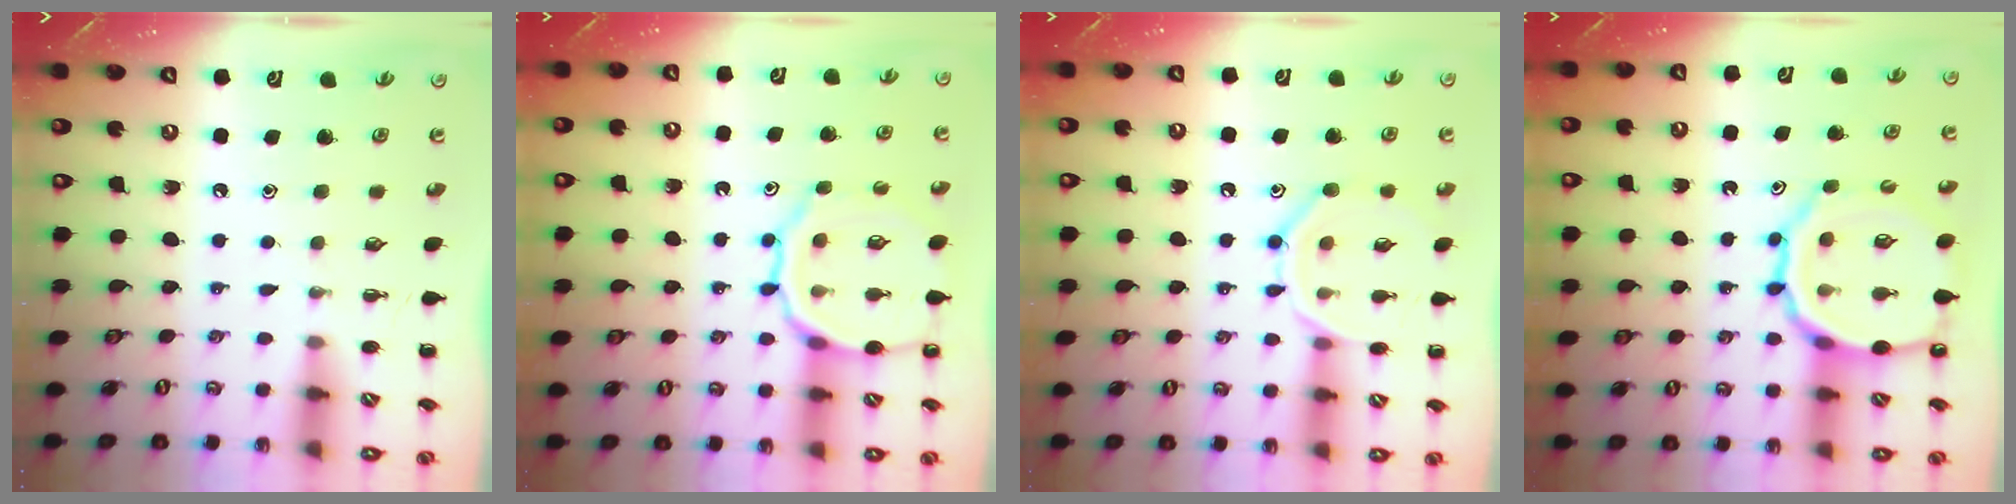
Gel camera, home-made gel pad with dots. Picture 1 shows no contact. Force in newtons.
{"total": 13.0, "press": 12.9, "slide": 1.2}
{"total": 10.7, "press": 10.7, "slide": 0.4}
{"total": 16.4, "press": 16.3, "slide": 1.9}